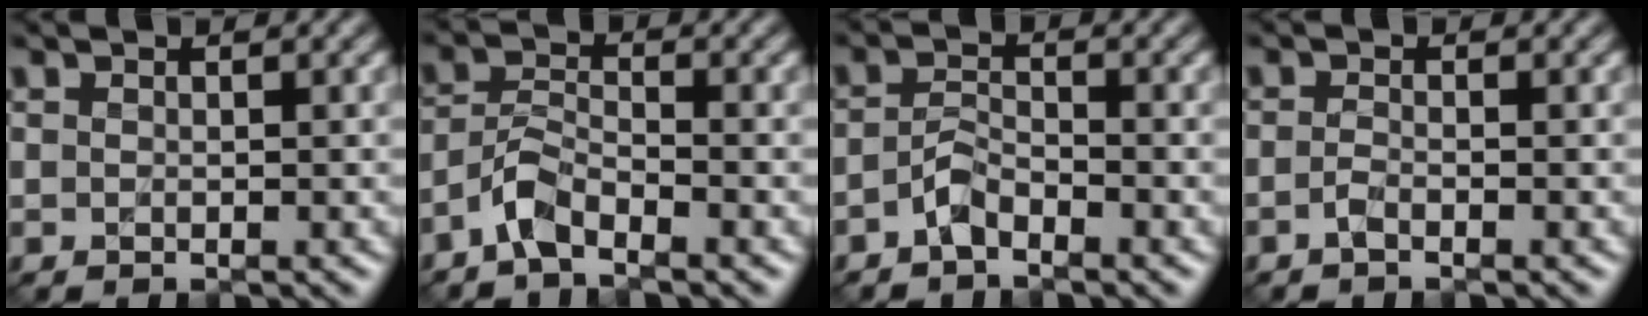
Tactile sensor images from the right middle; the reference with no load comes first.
{"total": 3.0, "force": [-2.3, 0.8, 1.8], "torque": [-0.037, 0.008, -0.053]}
{"total": 2.0, "force": [-1.5, 0.7, 1.1], "torque": [-0.024, 0.006, -0.034]}
{"total": 1.0, "force": [-0.7, 0.2, 0.7], "torque": [-0.016, 0.001, -0.016]}